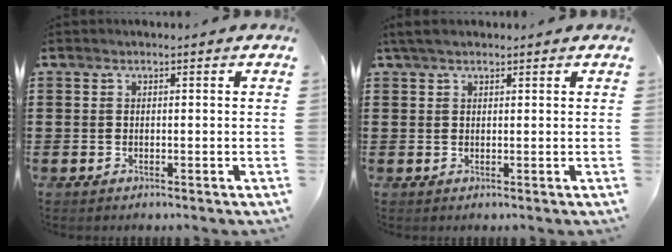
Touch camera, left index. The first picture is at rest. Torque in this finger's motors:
{"motor_torque": [0.41, -0.58, 0.11, 0.03]}